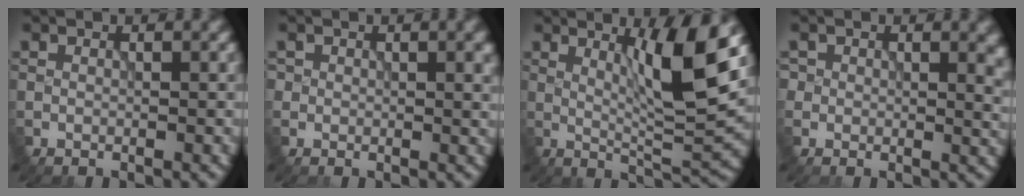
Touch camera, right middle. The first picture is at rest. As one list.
[{"total": 1.8, "force": [0.7, 1.1, 1.2], "torque": [-0.013, -0.001, 0.010]}, {"total": 7.1, "force": [2.4, 0.6, 6.7], "torque": [-0.109, -0.007, 0.046]}, {"total": 3.1, "force": [1.1, 2.3, 1.8], "torque": [-0.022, -0.010, 0.015]}]